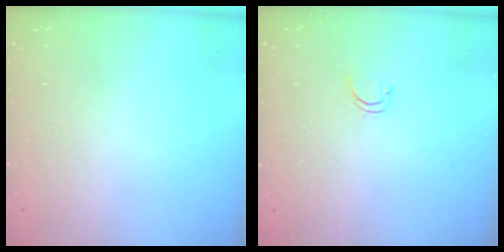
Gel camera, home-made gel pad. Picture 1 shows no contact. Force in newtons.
{"total": 3.5, "press": 3.5, "slide": 0.5}